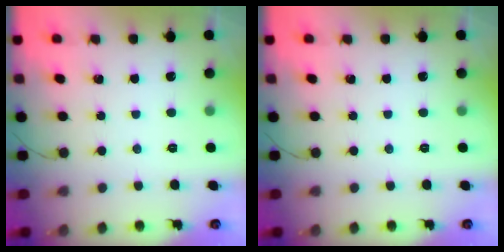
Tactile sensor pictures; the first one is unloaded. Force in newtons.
{"total": 0.0}